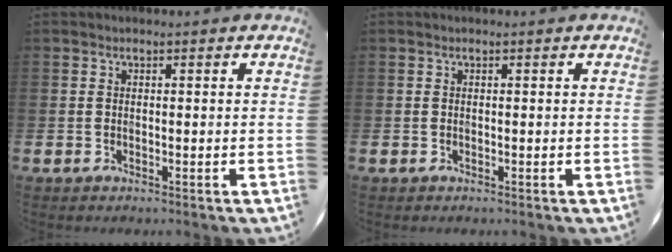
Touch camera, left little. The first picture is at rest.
{"total": 0.0}